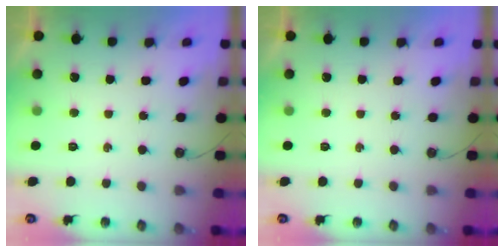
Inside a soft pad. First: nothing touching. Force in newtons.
{"total": 0.0}